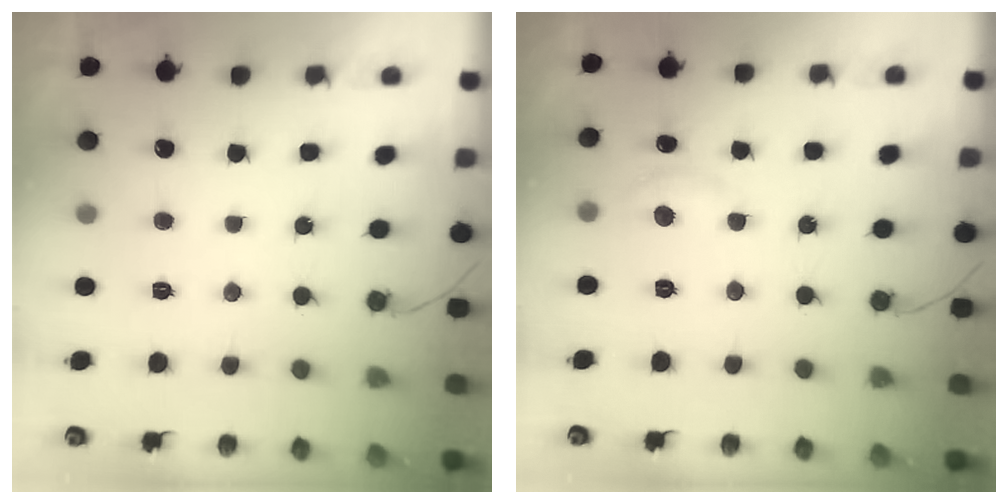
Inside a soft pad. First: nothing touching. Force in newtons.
{"total": 4.7, "press": 4.6, "slide": 0.6}